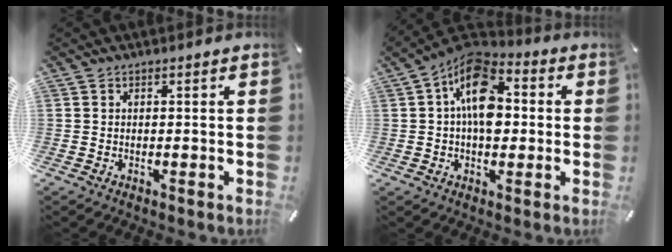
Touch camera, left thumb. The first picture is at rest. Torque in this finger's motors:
{"motor_torque": [0.37, 1.24, 2.29, -0.49, 0.52]}